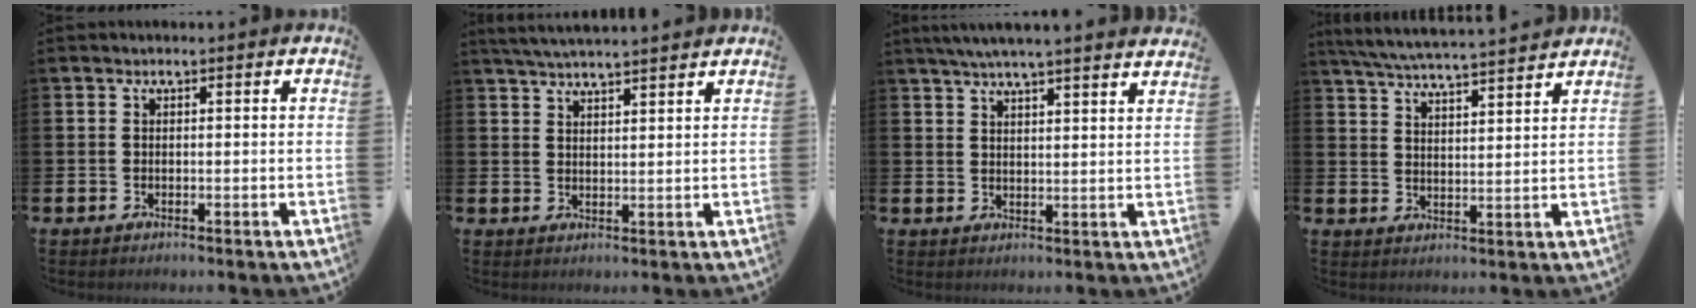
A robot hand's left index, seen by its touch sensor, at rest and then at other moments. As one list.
[{"total": 4.0, "force": [3.9, -0.2, 0.7], "torque": [-0.027, -0.012, 0.072]}, {"total": 5.0, "force": [4.7, -0.6, 1.5], "torque": [-0.047, -0.015, 0.085]}, {"total": 6.0, "force": [5.8, -0.2, 1.3], "torque": [-0.046, -0.039, 0.103]}]